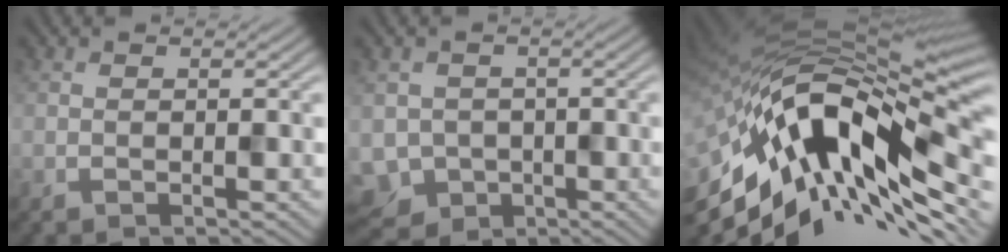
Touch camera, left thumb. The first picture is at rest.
{"total": 3.8, "force": [-1.2, 3.6, -0.5], "torque": [-0.012, -0.021, -0.018]}
{"total": 16.5, "force": [-5.6, 6.9, 13.9], "torque": [-0.264, -0.018, -0.094]}